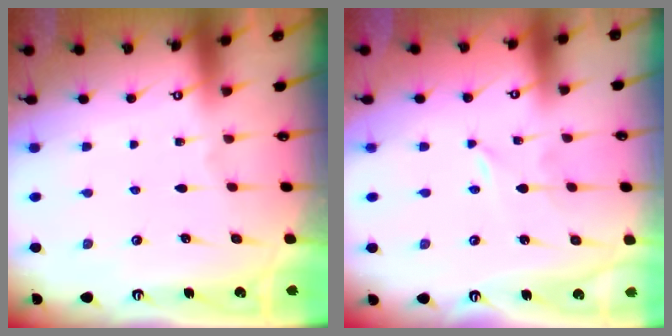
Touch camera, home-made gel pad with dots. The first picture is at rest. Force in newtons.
{"total": 0.0}